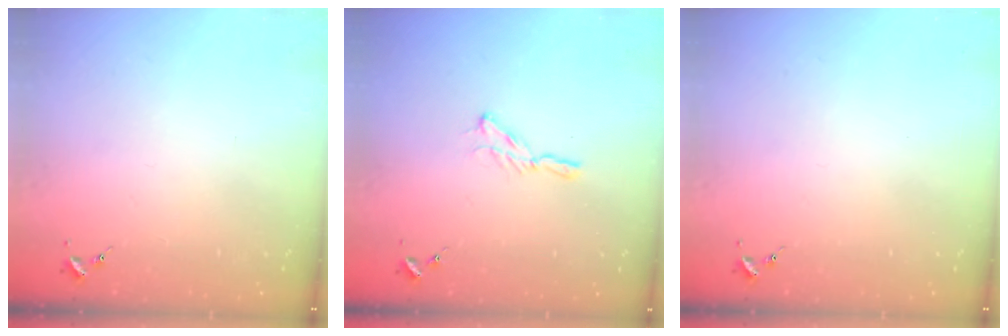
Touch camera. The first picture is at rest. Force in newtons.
{"total": 5.3, "press": 5.3, "slide": 0.5}
{"total": 0.0}